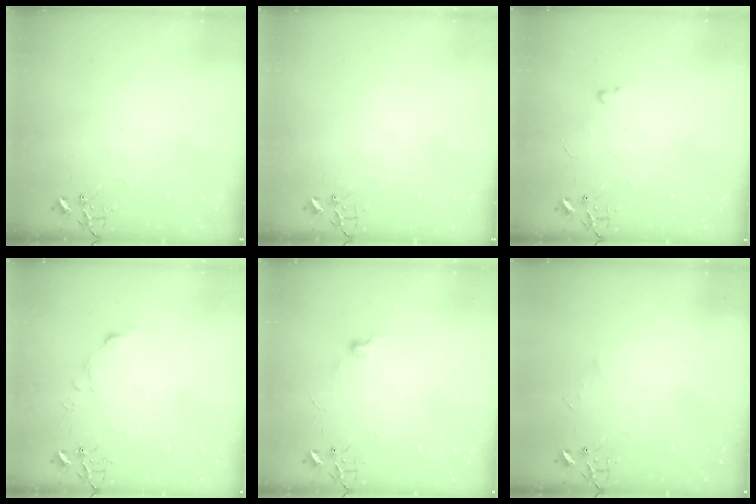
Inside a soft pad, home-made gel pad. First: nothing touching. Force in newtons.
{"total": 0.0}
{"total": 2.4, "press": 2.3, "slide": 0.4}
{"total": 7.3, "press": 7.3, "slide": 0.8}
{"total": 5.3, "press": 5.2, "slide": 0.7}
{"total": 3.5, "press": 3.5, "slide": 0.4}